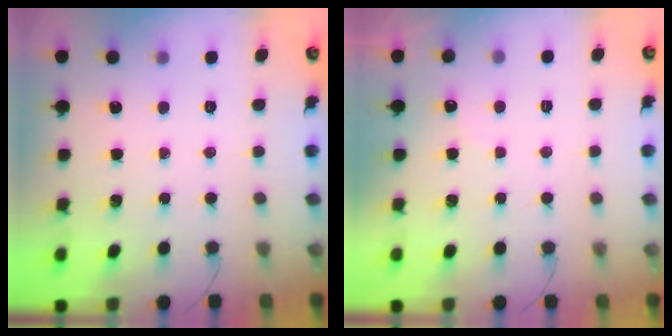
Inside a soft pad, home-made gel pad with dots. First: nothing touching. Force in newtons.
{"total": 5.9, "press": 5.9, "slide": 0.8}